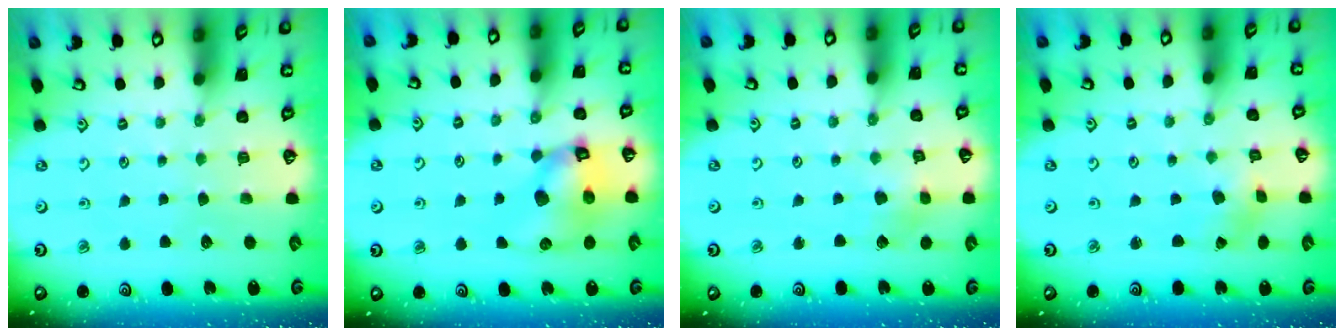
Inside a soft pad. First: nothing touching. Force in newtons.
{"total": 11.1, "press": 11.0, "slide": 1.0}
{"total": 3.7, "press": 3.6, "slide": 0.5}
{"total": 2.2, "press": 2.1, "slide": 0.6}